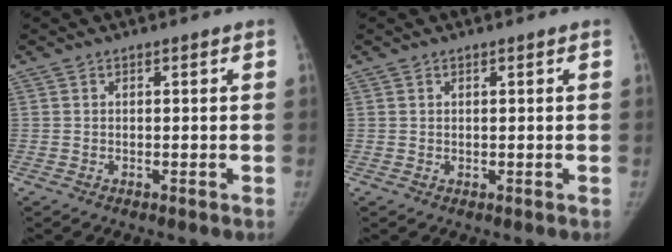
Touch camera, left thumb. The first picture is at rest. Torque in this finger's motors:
{"motor_torque": [-0.32, 0.20, 0.41, -0.15, 0.00]}